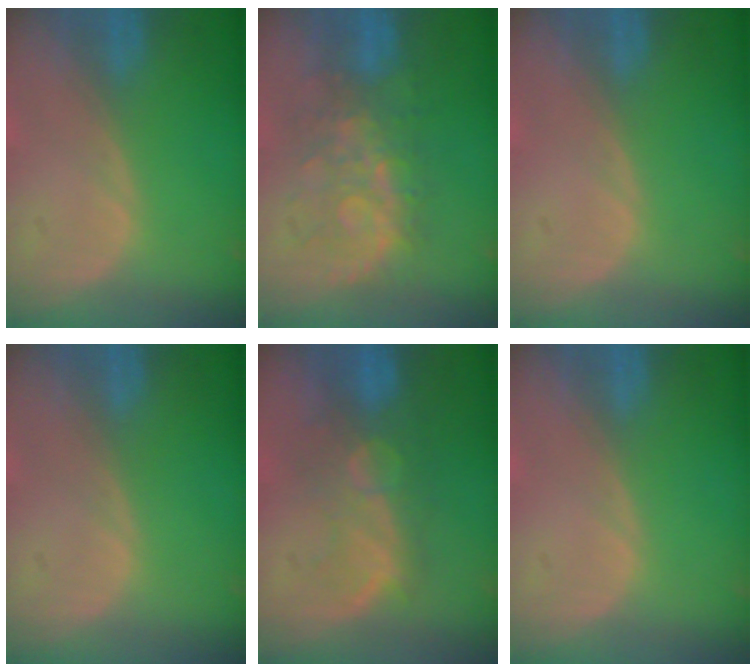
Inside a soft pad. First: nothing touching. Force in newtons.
{"total": 8.3, "press": 8.3, "slide": 0.9}
{"total": 0.0}
{"total": 0.0}
{"total": 9.6, "press": 8.5, "slide": 4.6}
{"total": 0.0}